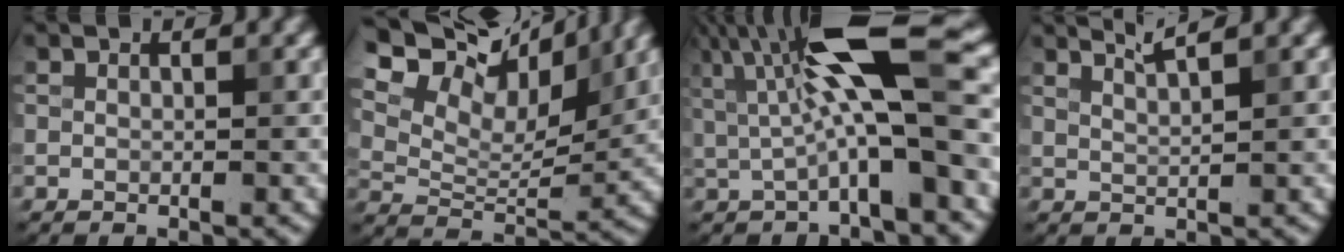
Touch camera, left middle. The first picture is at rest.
{"total": 13.1, "force": [7.0, 7.2, 8.3], "torque": [-0.172, 0.048, 0.108]}
{"total": 10.2, "force": [1.5, 2.6, 9.8], "torque": [-0.161, 0.009, 0.020]}
{"total": 1.7, "force": [1.2, 0.1, 1.2], "torque": [-0.012, 0.011, 0.020]}